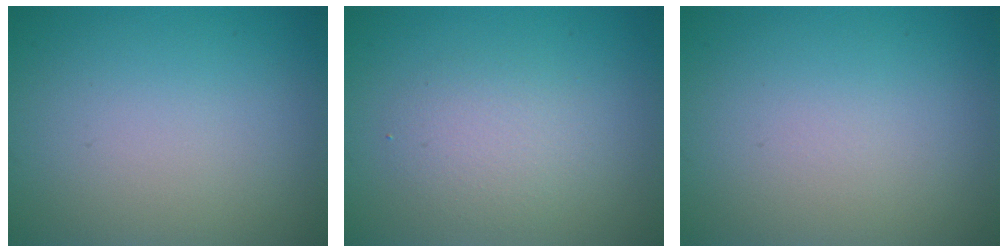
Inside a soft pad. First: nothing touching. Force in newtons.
{"total": 2.4, "press": 2.4, "slide": 0.2}
{"total": 0.0}